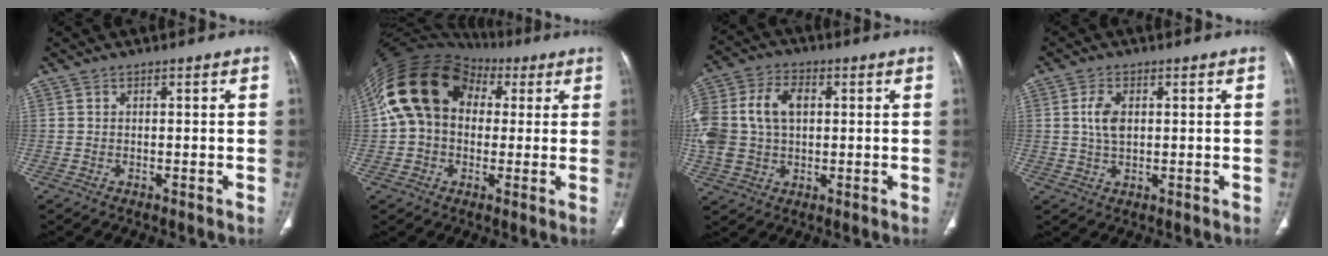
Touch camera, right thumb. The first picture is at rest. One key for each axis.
{"total": 17.8, "fx": 4.1, "fy": 13.8, "fz": 10.5, "tx": -0.194, "ty": 0.046, "tz": 0.067}
{"total": 17.6, "fx": 2.3, "fy": 12.5, "fz": 12.1, "tx": -0.288, "ty": 0.020, "tz": 0.047}
{"total": 4.4, "fx": 0.8, "fy": 2.6, "fz": 3.5, "tx": -0.071, "ty": -0.003, "tz": 0.016}